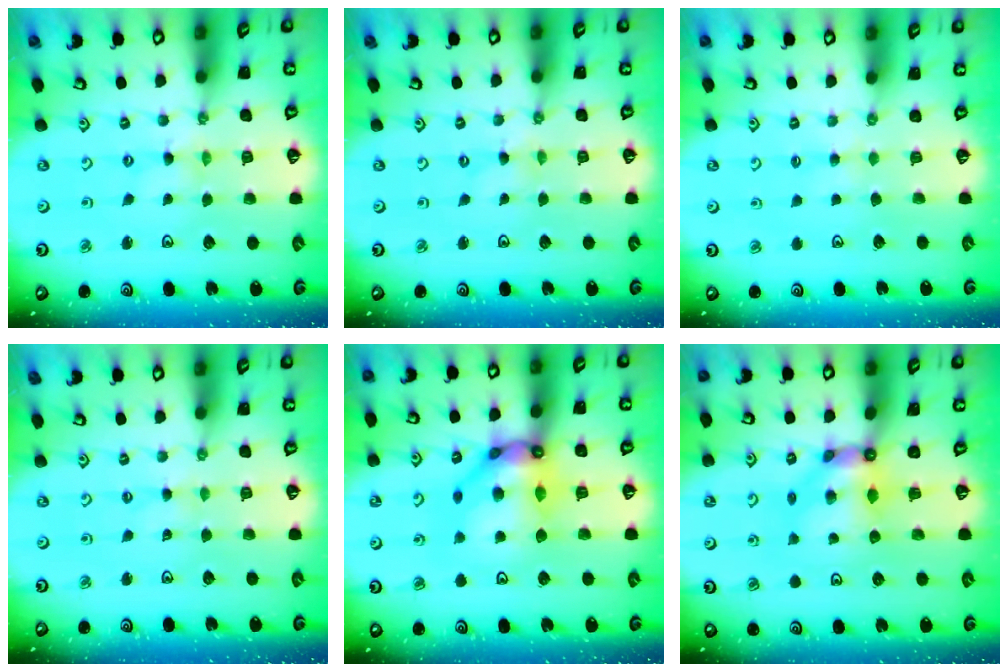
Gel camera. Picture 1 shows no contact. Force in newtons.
{"total": 0.0}
{"total": 2.3, "press": 2.3, "slide": 0.4}
{"total": 0.0}
{"total": 14.1, "press": 14.0, "slide": 1.4}
{"total": 7.4, "press": 7.4, "slide": 0.4}